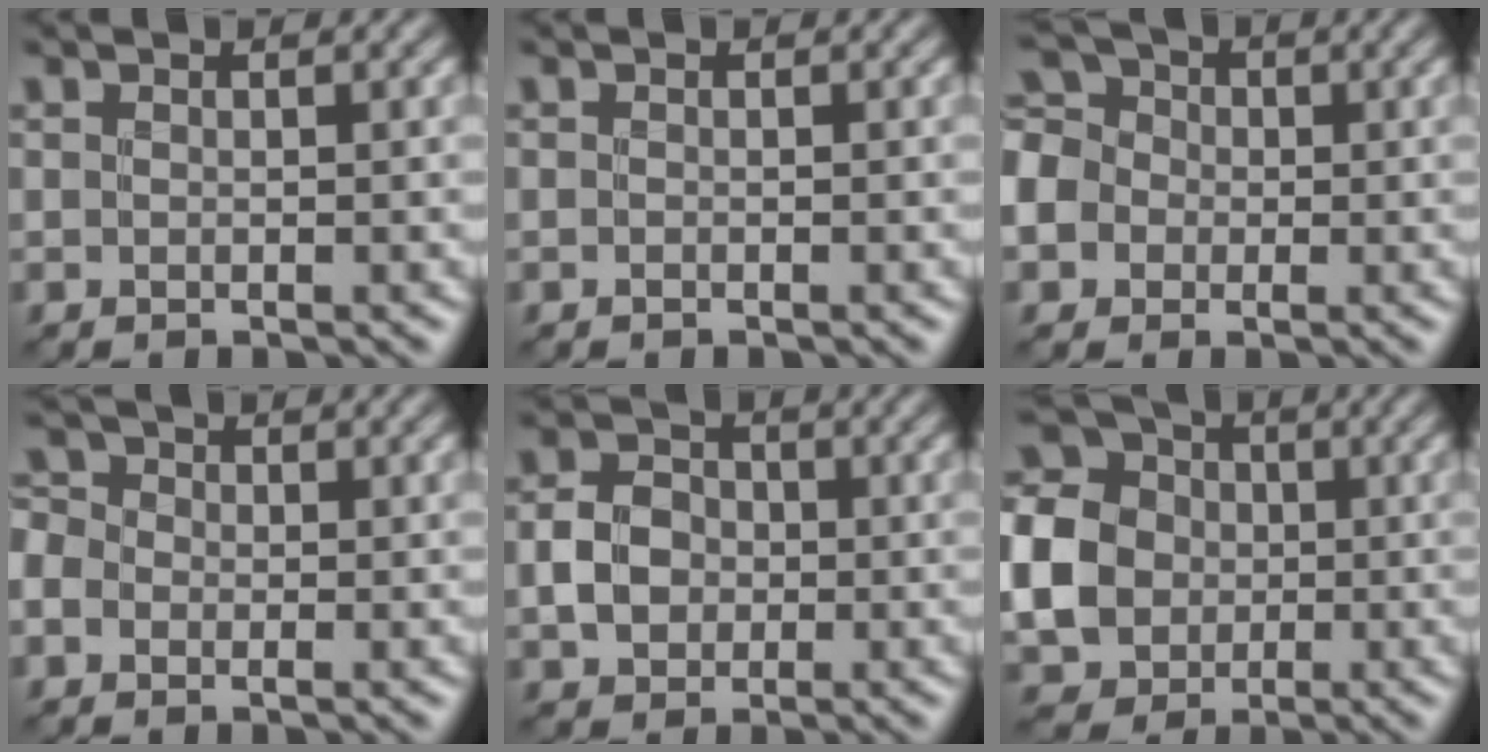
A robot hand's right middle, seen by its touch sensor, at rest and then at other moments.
{"total": 0.0}
{"total": 7.8, "force": [-2.3, 6.8, 3.1], "torque": [-0.077, 0.003, -0.067]}
{"total": 2.9, "force": [-0.5, 2.5, 1.4], "torque": [-0.018, 0.014, -0.022]}
{"total": 3.6, "force": [-0.6, 3.0, 1.9], "torque": [-0.035, 0.004, -0.015]}
{"total": 8.9, "force": [-1.1, 7.7, 4.4], "torque": [-0.117, 0.000, -0.027]}